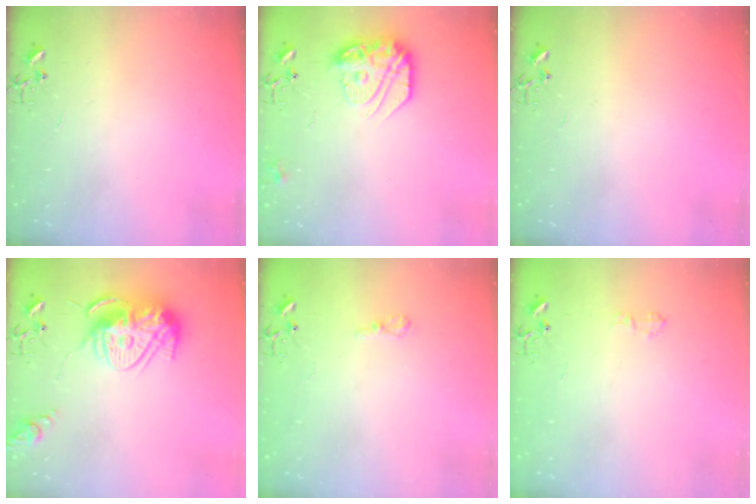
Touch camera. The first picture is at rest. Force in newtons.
{"total": 17.3, "press": 17.3, "slide": 1.3}
{"total": 0.0}
{"total": 16.0, "press": 16.0, "slide": 1.5}
{"total": 7.3, "press": 7.3, "slide": 0.9}
{"total": 5.0, "press": 5.0, "slide": 0.6}